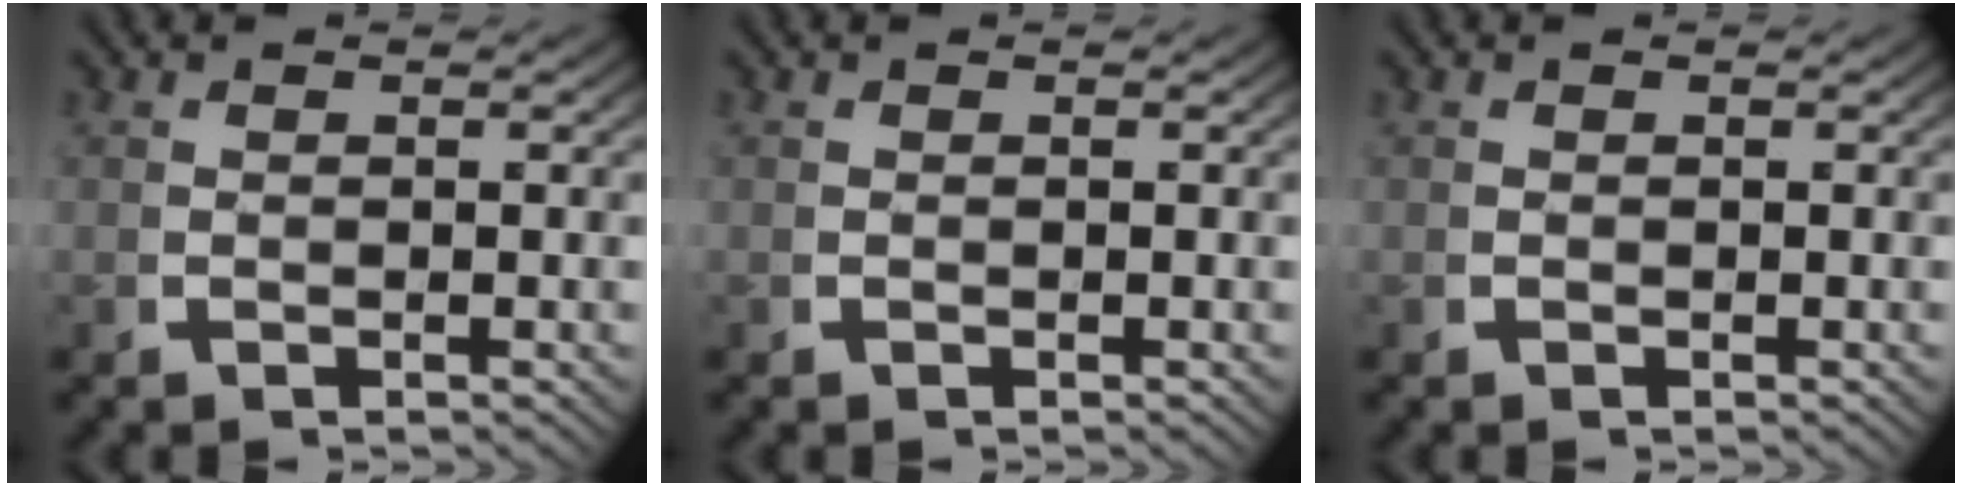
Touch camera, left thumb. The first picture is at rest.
{"total": 0.0}
{"total": 0.0}